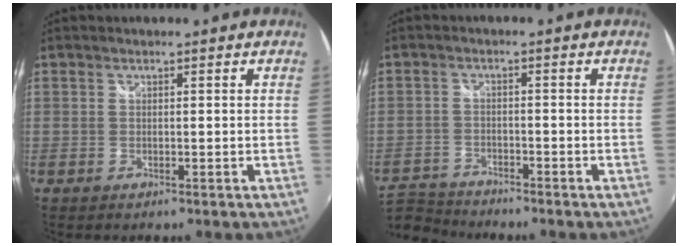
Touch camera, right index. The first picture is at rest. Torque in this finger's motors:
{"motor_torque": [-2.08, -0.06, -1.05, -0.21]}